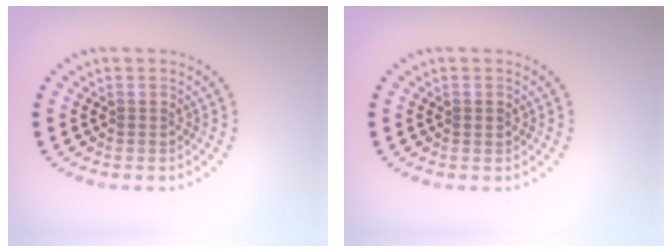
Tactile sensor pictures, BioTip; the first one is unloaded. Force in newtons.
{"total": 0.8, "press": 0.8, "slide": 0.1}